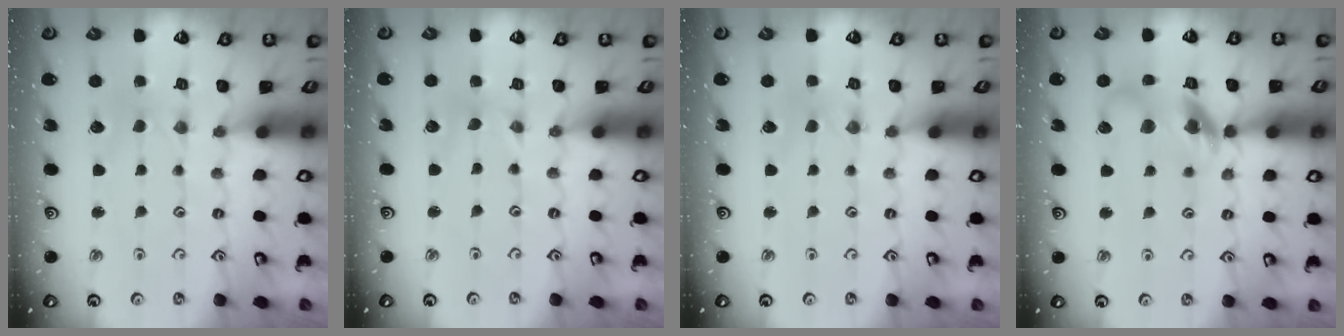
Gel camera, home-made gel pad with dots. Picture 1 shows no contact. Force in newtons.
{"total": 0.0}
{"total": 0.0}
{"total": 13.8, "press": 13.7, "slide": 1.6}